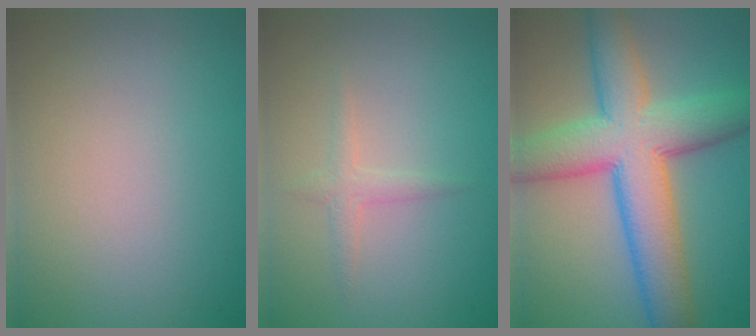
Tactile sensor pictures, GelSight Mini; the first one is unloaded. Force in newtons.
{"total": 1.3, "press": 1.3, "slide": 0.1}
{"total": 10.1, "press": 10.1, "slide": 0.5}